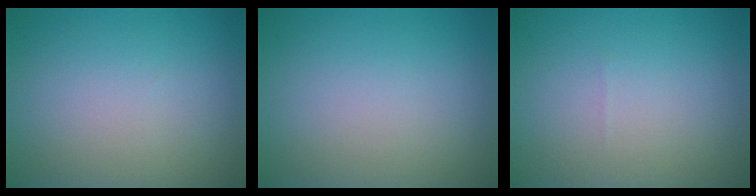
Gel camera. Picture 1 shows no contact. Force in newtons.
{"total": 0.0}
{"total": 0.0}